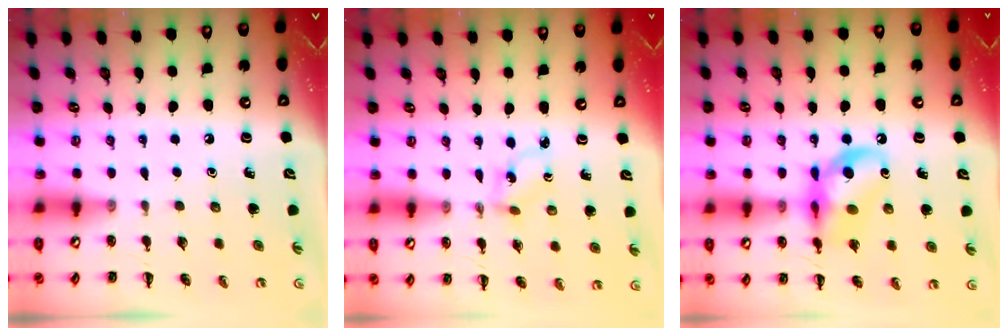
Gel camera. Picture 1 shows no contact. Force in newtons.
{"total": 1.9, "press": 1.8, "slide": 0.7}
{"total": 14.7, "press": 14.4, "slide": 2.6}